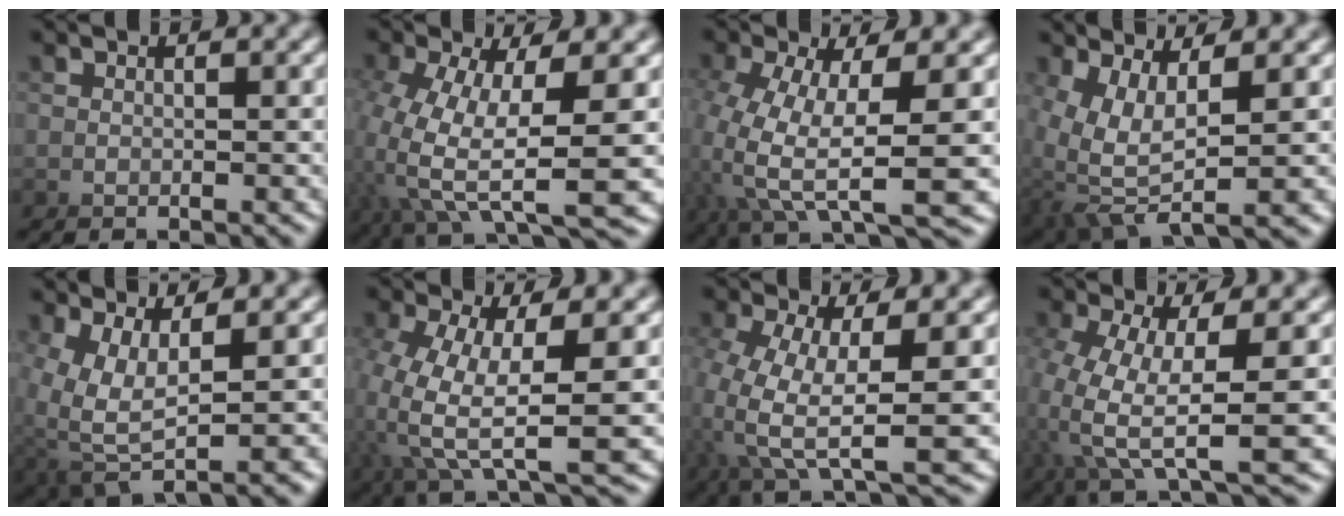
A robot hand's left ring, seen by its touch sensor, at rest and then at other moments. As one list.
[{"total": 4.5, "force": [0.8, -0.5, 4.4], "torque": [-0.112, 0.011, 0.008]}, {"total": 3.9, "force": [1.2, -1.2, 3.5], "torque": [-0.096, 0.019, 0.010]}, {"total": 3.5, "force": [-1.5, 0.0, 3.1], "torque": [-0.104, -0.042, -0.002]}, {"total": 2.7, "force": [-0.2, -0.9, 2.6], "torque": [-0.087, -0.027, 0.013]}, {"total": 3.4, "force": [1.0, -1.5, 2.9], "torque": [-0.089, 0.018, 0.006]}, {"total": 3.2, "force": [1.4, -2.1, 2.1], "torque": [-0.067, 0.027, 0.008]}, {"total": 3.4, "force": [1.3, -1.8, 2.6], "torque": [-0.078, 0.025, 0.009]}]